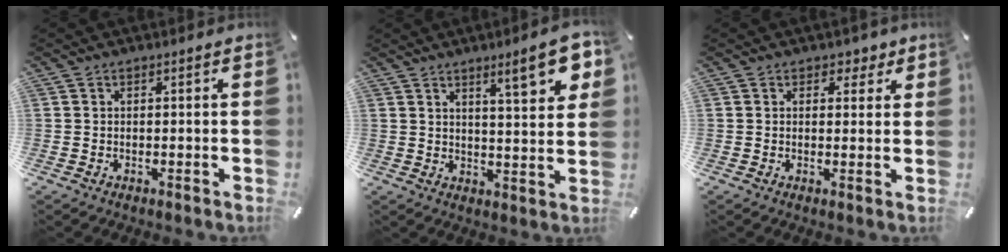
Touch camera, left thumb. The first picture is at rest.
{"total": 11.2, "force": [6.4, 2.6, 8.8], "torque": [-0.124, -0.031, 0.099]}
{"total": 3.0, "force": [1.6, 2.4, 0.8], "torque": [0.010, -0.005, 0.021]}